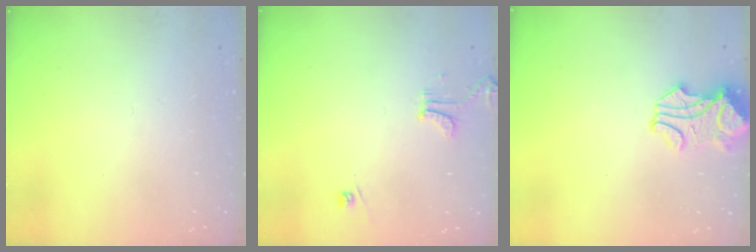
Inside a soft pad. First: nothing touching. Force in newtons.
{"total": 0.6, "press": 0.5, "slide": 0.4}
{"total": 1.0, "press": 0.8, "slide": 0.6}